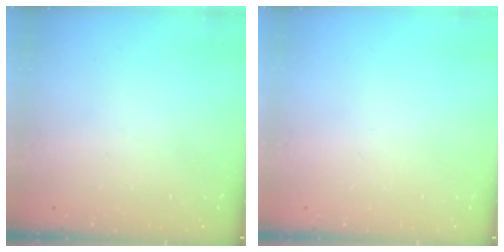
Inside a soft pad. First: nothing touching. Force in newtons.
{"total": 0.0}